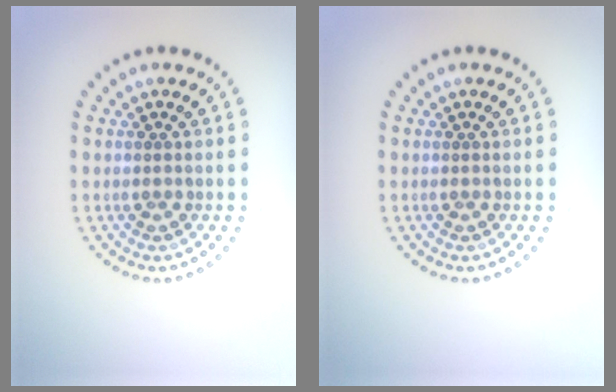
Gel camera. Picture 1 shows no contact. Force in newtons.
{"total": 0.0}